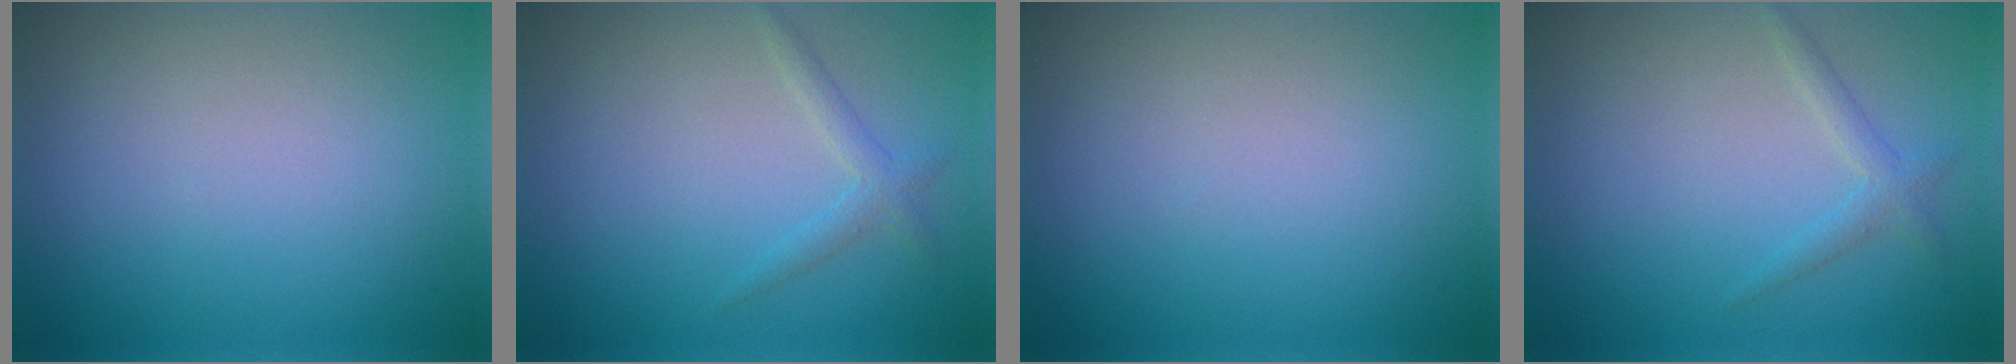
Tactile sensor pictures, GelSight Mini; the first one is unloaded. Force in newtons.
{"total": 1.5, "press": 1.5, "slide": 0.1}
{"total": 0.0}
{"total": 1.5, "press": 1.5, "slide": 0.1}